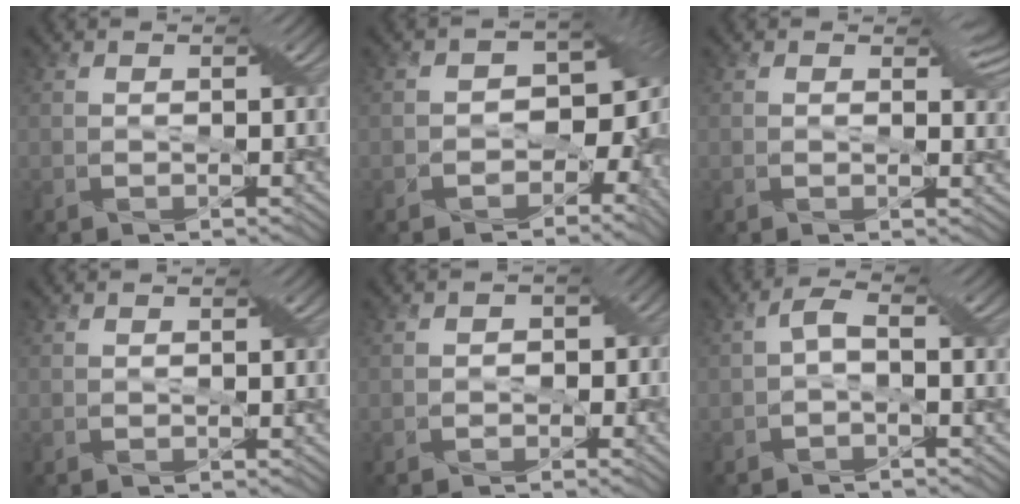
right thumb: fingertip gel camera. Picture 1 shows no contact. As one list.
[{"total": 11.1, "force": [-1.6, 8.0, 7.4], "torque": [-0.113, -0.018, -0.014]}, {"total": 1.4, "force": [1.1, 0.5, 0.6], "torque": [-0.009, 0.006, 0.011]}, {"total": 0.0}, {"total": 3.0, "force": [-1.0, 2.6, 1.1], "torque": [-0.009, 0.005, -0.022]}, {"total": 1.4, "force": [-0.6, -0.1, 1.3], "torque": [-0.043, 0.006, -0.013]}]